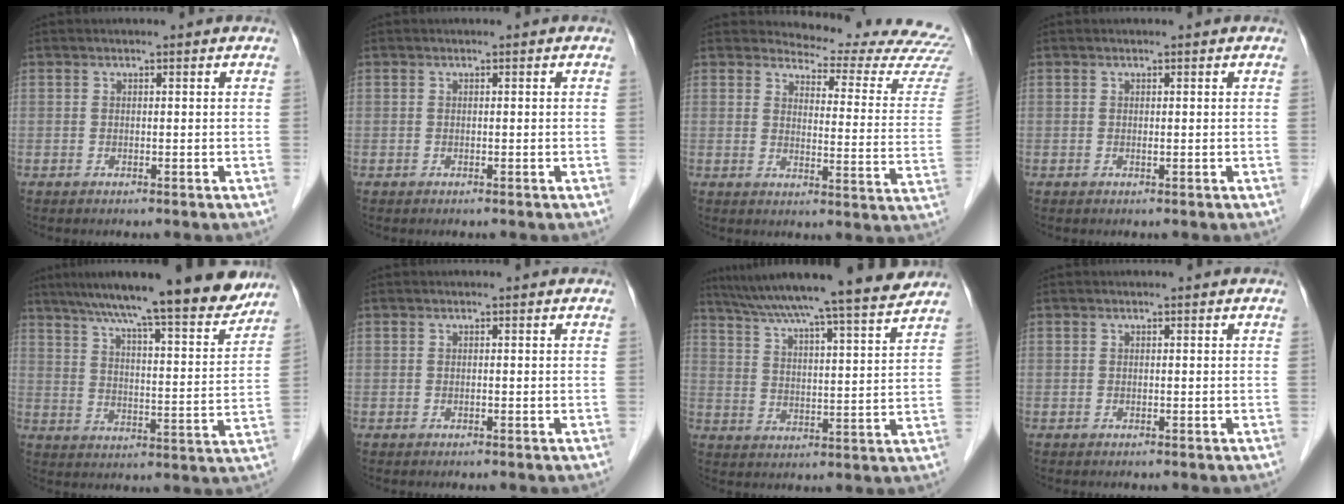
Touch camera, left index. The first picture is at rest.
{"total": 0.0}
{"total": 17.3, "force": [16.9, 1.9, 3.3], "torque": [-0.026, -0.119, 0.170]}
{"total": 0.0}
{"total": 19.7, "force": [16.5, 1.9, 10.5], "torque": [-0.158, -0.001, 0.233]}
{"total": 0.0}
{"total": 19.4, "force": [17.1, -0.4, 9.0], "torque": [-0.148, -0.007, 0.246]}
{"total": 0.0}